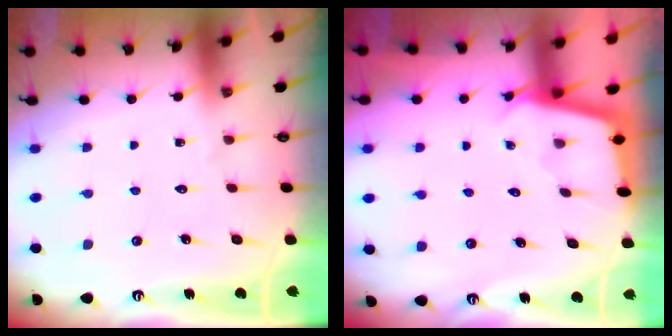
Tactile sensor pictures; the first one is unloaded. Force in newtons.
{"total": 2.4, "press": 2.4, "slide": 0.1}